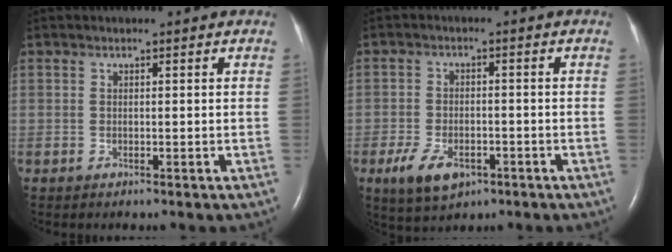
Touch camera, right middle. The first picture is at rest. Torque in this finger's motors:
{"motor_torque": [0.78, -0.56, 0.14, 0.04]}